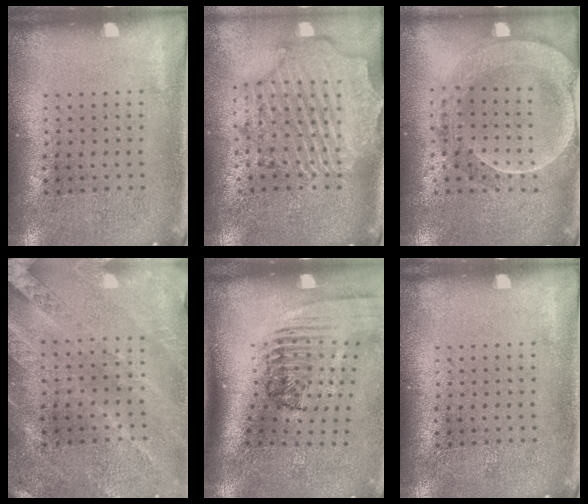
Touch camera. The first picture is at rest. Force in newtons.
{"total": 2.6, "press": 2.4, "slide": 1.1}
{"total": 2.3, "press": 2.1, "slide": 0.9}
{"total": 1.0, "press": 1.0, "slide": 0.3}
{"total": 2.5, "press": 1.7, "slide": 1.8}
{"total": 0.0}